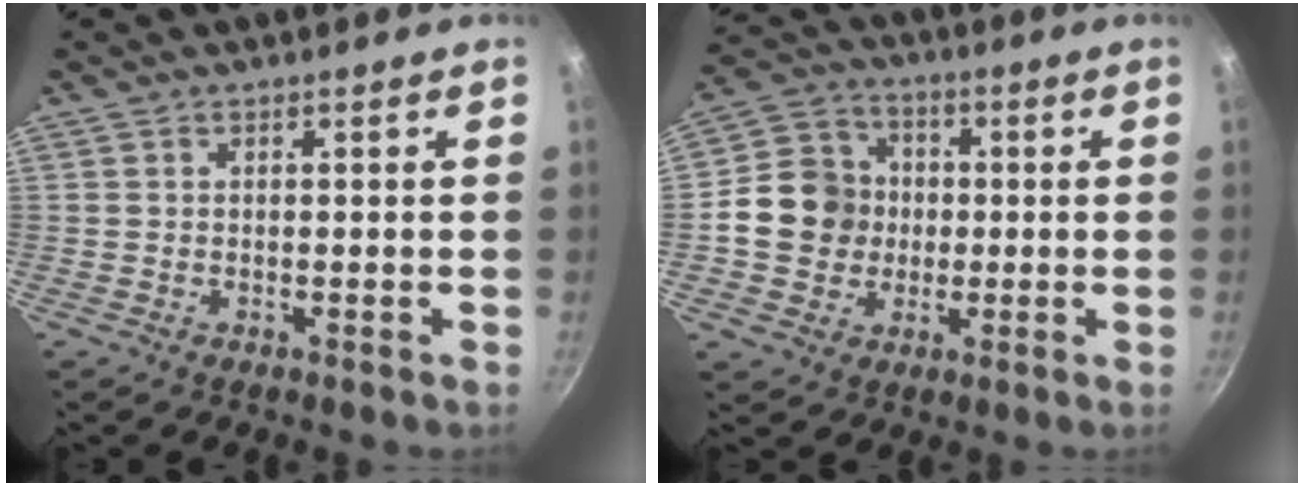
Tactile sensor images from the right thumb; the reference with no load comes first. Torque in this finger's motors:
{"motor_torque": [0.63, 2.31, 0.71, -1.11, 0.14]}